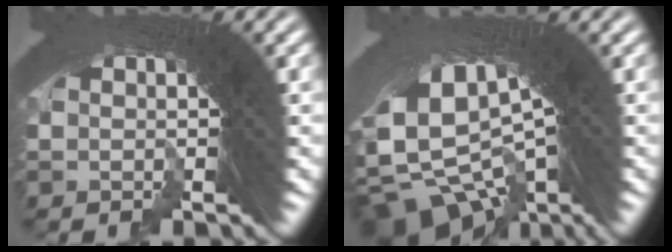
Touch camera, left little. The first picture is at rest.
{"total": 15.9, "force": [-4.9, 10.8, 10.6], "torque": [-0.228, -0.052, -0.064]}